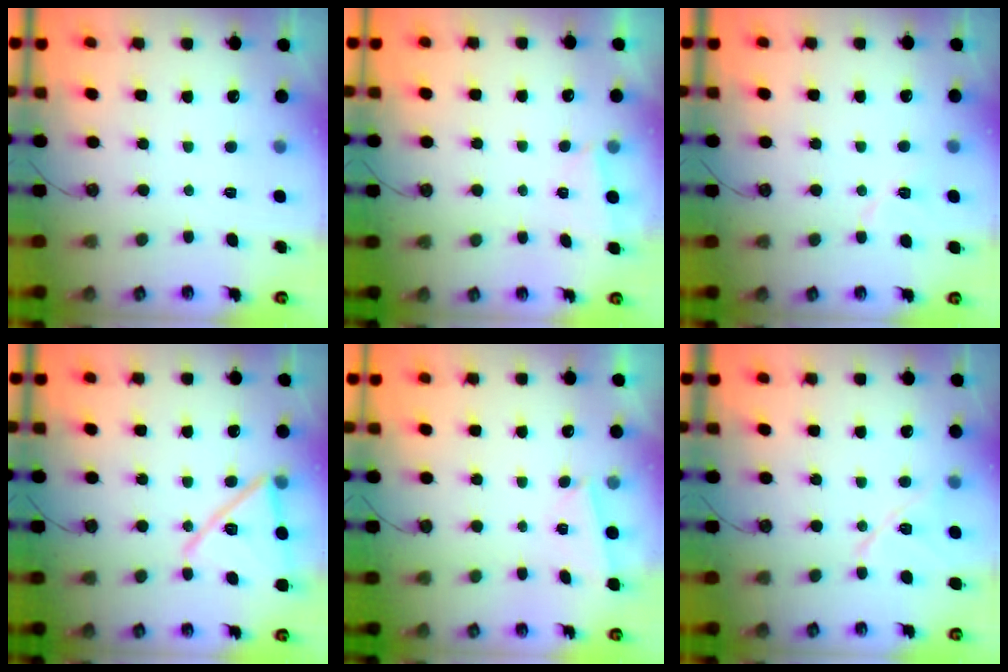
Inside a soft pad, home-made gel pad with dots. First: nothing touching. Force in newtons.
{"total": 5.0, "press": 0.7, "slide": 5.0}
{"total": 6.4, "press": 6.1, "slide": 1.7}
{"total": 16.4, "press": 15.9, "slide": 4.1}
{"total": 2.5, "press": 1.5, "slide": 2.0}
{"total": 10.8, "press": 9.7, "slide": 4.8}